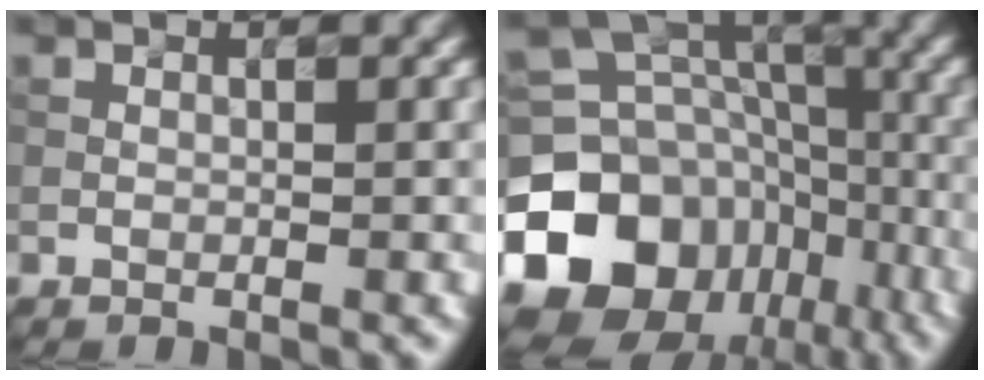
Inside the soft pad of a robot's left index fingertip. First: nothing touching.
{"total": 16.5, "force": [-6.9, 13.1, 7.2], "torque": [-0.158, -0.009, -0.118]}